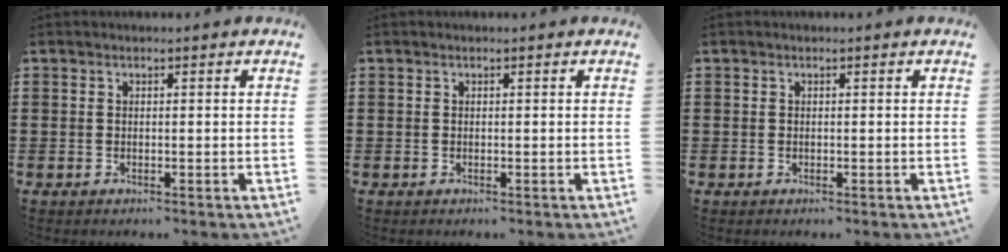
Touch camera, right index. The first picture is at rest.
{"total": 0.0}
{"total": 0.0}